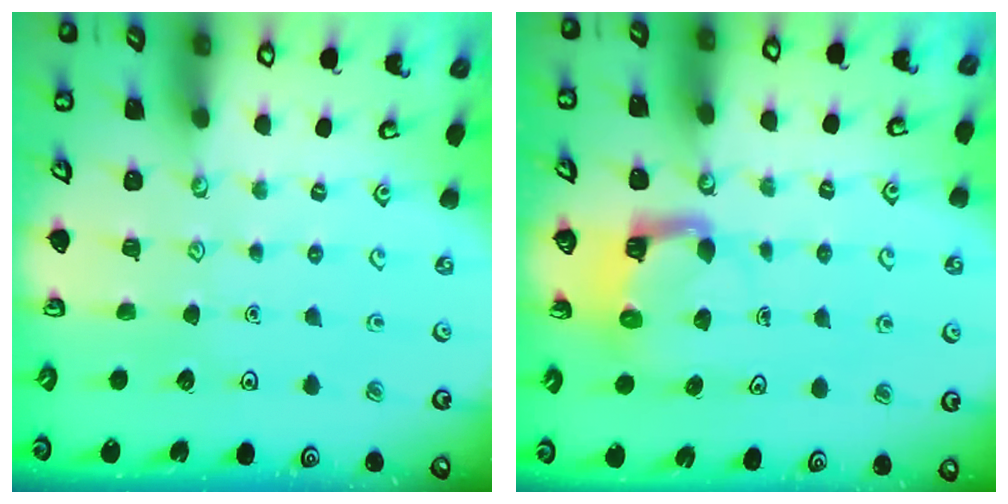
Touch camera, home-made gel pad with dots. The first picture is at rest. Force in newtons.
{"total": 4.6, "press": 4.5, "slide": 0.4}